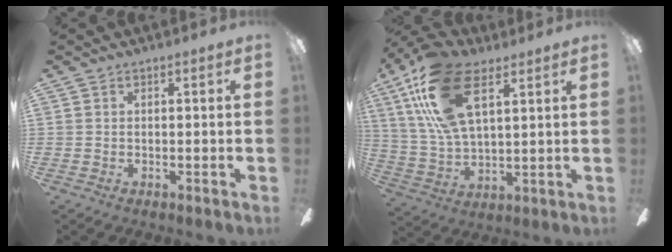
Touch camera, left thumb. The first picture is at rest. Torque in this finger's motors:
{"motor_torque": [0.43, 0.44, 1.41, -1.36, 0.47]}